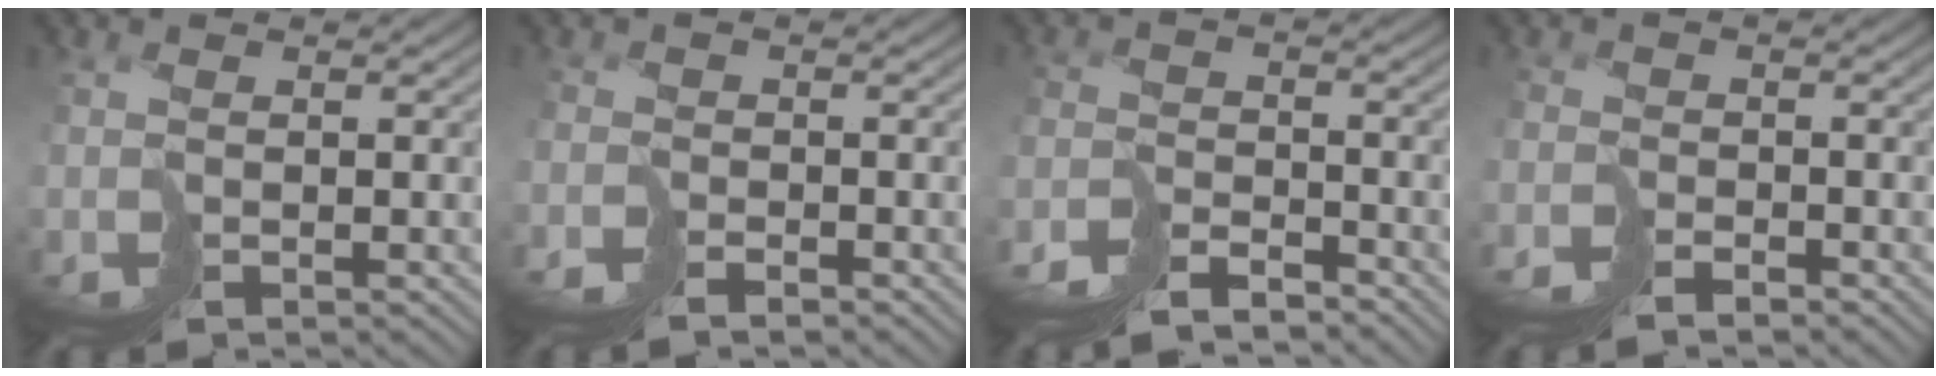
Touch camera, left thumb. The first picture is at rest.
{"total": 1.8, "force": [-1.7, -0.2, -0.4], "torque": [0.026, 0.001, -0.033]}
{"total": 6.2, "force": [-5.8, 1.1, 1.7], "torque": [-0.025, -0.002, -0.113]}
{"total": 2.3, "force": [-2.3, -0.1, -0.1], "torque": [0.020, 0.001, -0.044]}